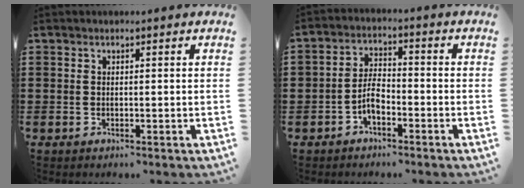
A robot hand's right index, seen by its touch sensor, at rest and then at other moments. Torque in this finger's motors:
{"motor_torque": [-0.06, 0.18, -0.01, 0.01]}